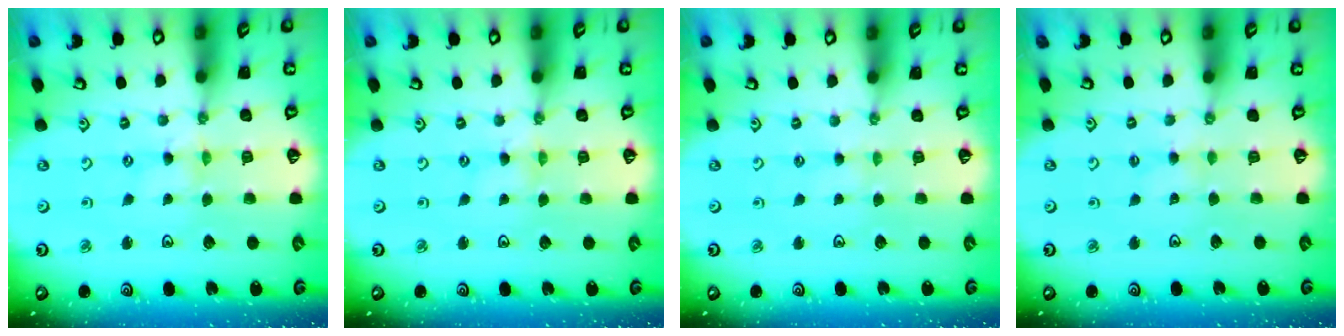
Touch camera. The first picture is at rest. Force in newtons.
{"total": 0.0}
{"total": 1.0, "press": 1.0, "slide": 0.2}
{"total": 1.5, "press": 1.5, "slide": 0.3}